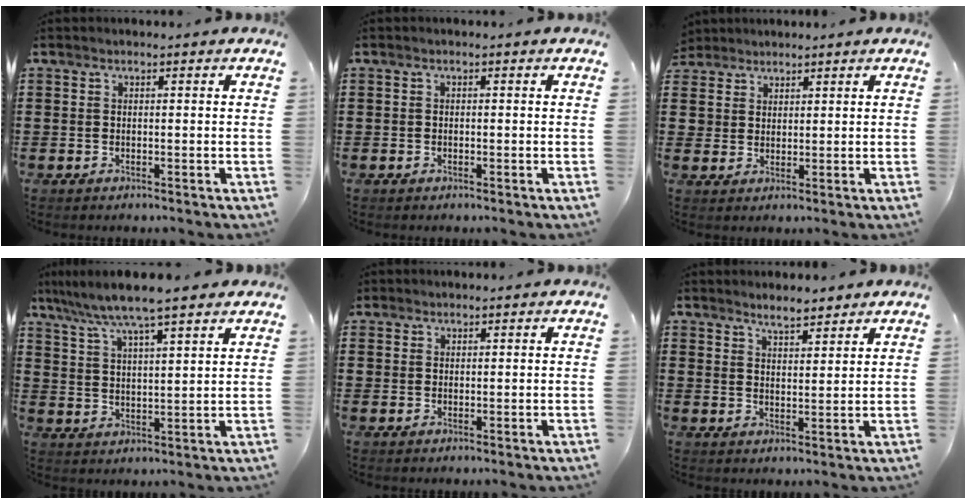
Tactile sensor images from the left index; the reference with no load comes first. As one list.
[{"total": 0.6, "force": [-0.3, 0.4, 0.2], "torque": [-0.005, 0.001, -0.007]}, {"total": 3.5, "force": [2.4, 2.5, -0.1], "torque": [-0.016, 0.007, 0.046]}, {"total": 6.8, "force": [5.8, 0.2, 3.6], "torque": [-0.090, -0.021, 0.100]}, {"total": 1.5, "force": [1.1, 1.0, 0.0], "torque": [-0.005, 0.006, 0.022]}, {"total": 3.6, "force": [3.4, 0.6, 0.9], "torque": [-0.025, -0.004, 0.064]}]